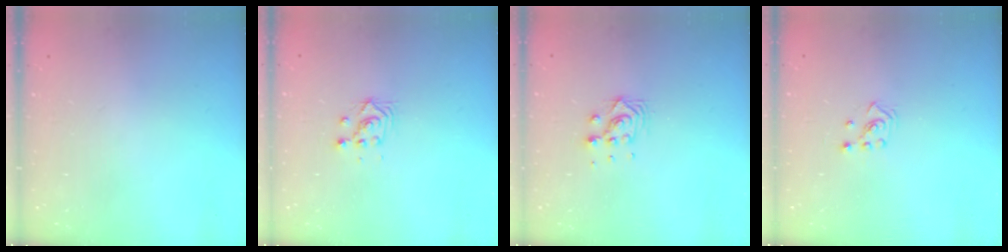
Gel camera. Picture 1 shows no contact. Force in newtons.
{"total": 2.8, "press": 2.8, "slide": 0.1}
{"total": 6.9, "press": 6.9, "slide": 0.4}
{"total": 2.3, "press": 2.2, "slide": 0.8}